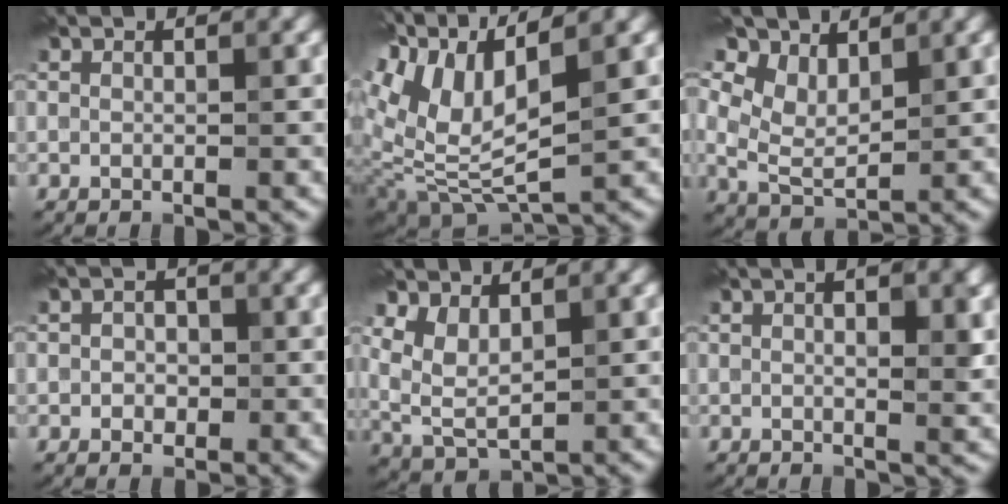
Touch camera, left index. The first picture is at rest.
{"total": 9.7, "force": [4.0, 3.3, 8.2], "torque": [-0.191, 0.013, 0.076]}
{"total": 5.3, "force": [3.5, 2.4, 3.1], "torque": [-0.078, 0.018, 0.054]}
{"total": 1.8, "force": [-0.1, 1.5, 1.1], "torque": [-0.004, 0.007, -0.017]}
{"total": 3.5, "force": [1.5, 1.8, 2.6], "torque": [-0.065, 0.002, 0.034]}
{"total": 3.6, "force": [0.5, 1.1, 3.4], "torque": [-0.049, 0.004, 0.007]}